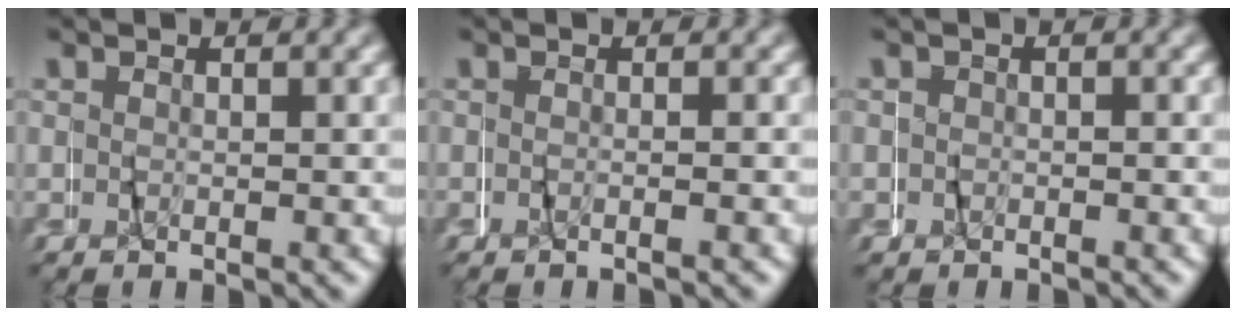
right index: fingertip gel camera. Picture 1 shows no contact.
{"total": 1.0, "force": [-0.9, -0.4, 0.0], "torque": [-0.015, 0.003, -0.017]}
{"total": 1.0, "force": [0.0, 0.8, -0.6], "torque": [-0.002, 0.009, -0.005]}